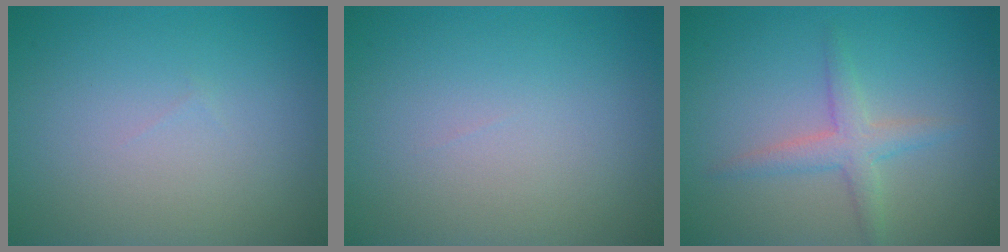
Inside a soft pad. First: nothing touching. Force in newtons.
{"total": 0.0}
{"total": 2.5, "press": 2.5, "slide": 0.1}